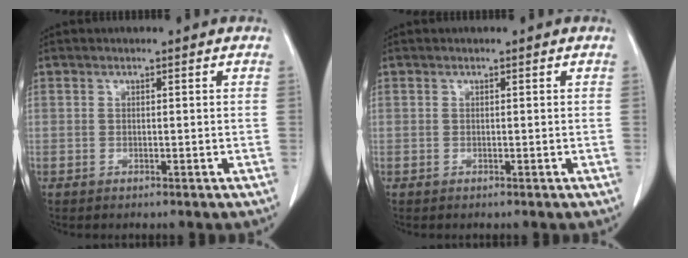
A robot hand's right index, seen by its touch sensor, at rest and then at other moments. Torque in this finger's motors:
{"motor_torque": [0.00, 0.00, 0.00, 0.00]}